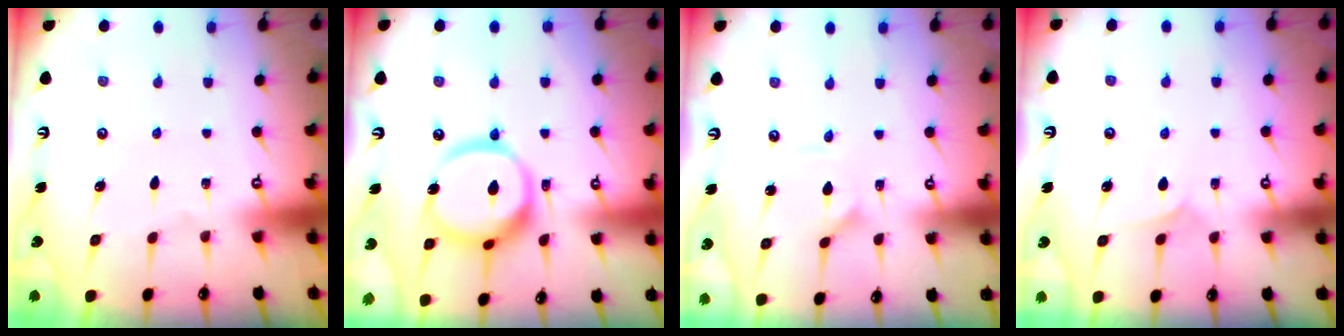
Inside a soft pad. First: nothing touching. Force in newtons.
{"total": 15.6, "press": 15.5, "slide": 1.4}
{"total": 0.9, "press": 0.9, "slide": 0.0}
{"total": 4.0, "press": 4.0, "slide": 0.4}